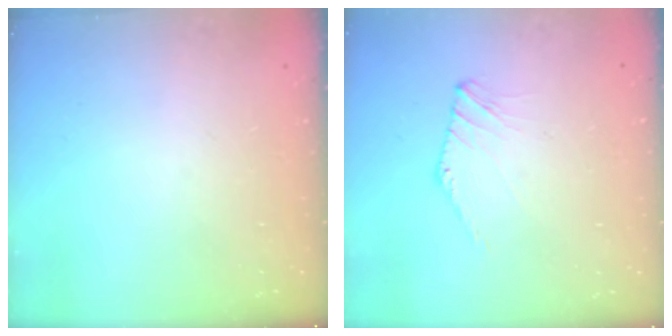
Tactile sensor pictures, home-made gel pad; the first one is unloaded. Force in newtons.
{"total": 3.1, "press": 3.0, "slide": 0.8}